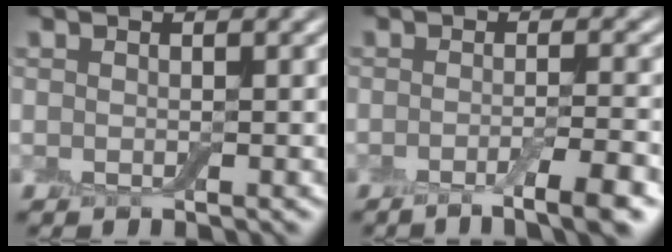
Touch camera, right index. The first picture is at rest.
{"total": 5.2, "force": [-2.8, 1.1, 4.2], "torque": [-0.053, -0.002, -0.046]}